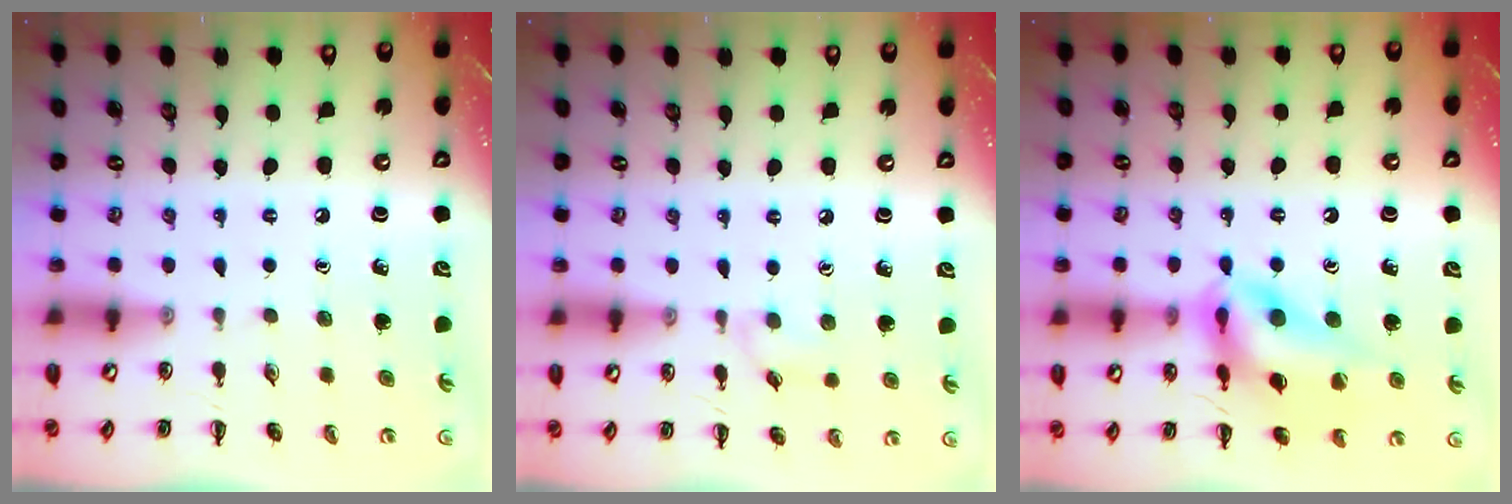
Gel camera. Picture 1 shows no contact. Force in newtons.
{"total": 5.9, "press": 5.6, "slide": 2.1}
{"total": 18.0, "press": 17.8, "slide": 2.9}